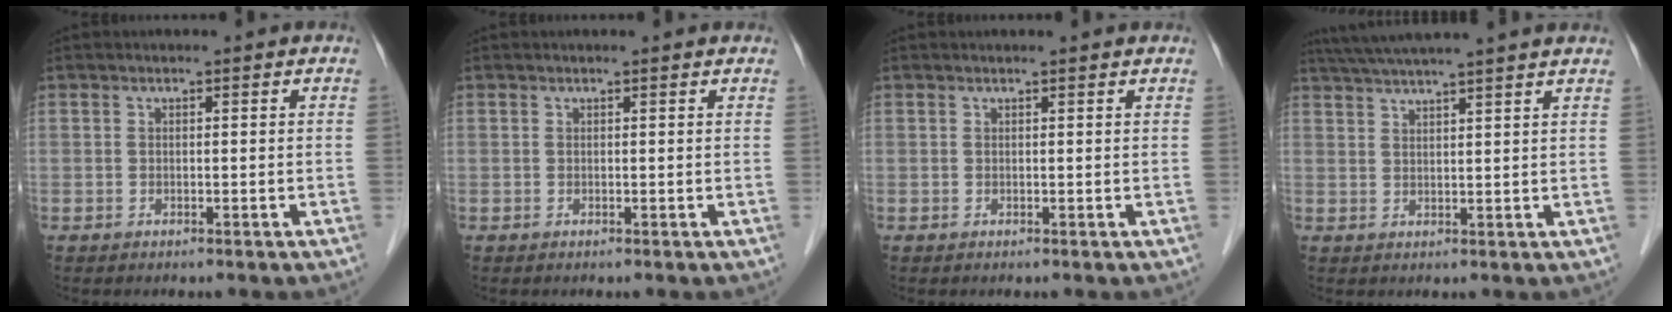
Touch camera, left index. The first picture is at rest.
{"total": 0.6, "force": [0.5, 0.0, 0.1], "torque": [-0.006, 0.001, 0.004]}
{"total": 1.5, "force": [1.4, 0.0, 0.4], "torque": [-0.012, 0.010, 0.015]}
{"total": 11.9, "force": [10.3, -1.0, 5.9], "torque": [-0.103, 0.036, 0.140]}